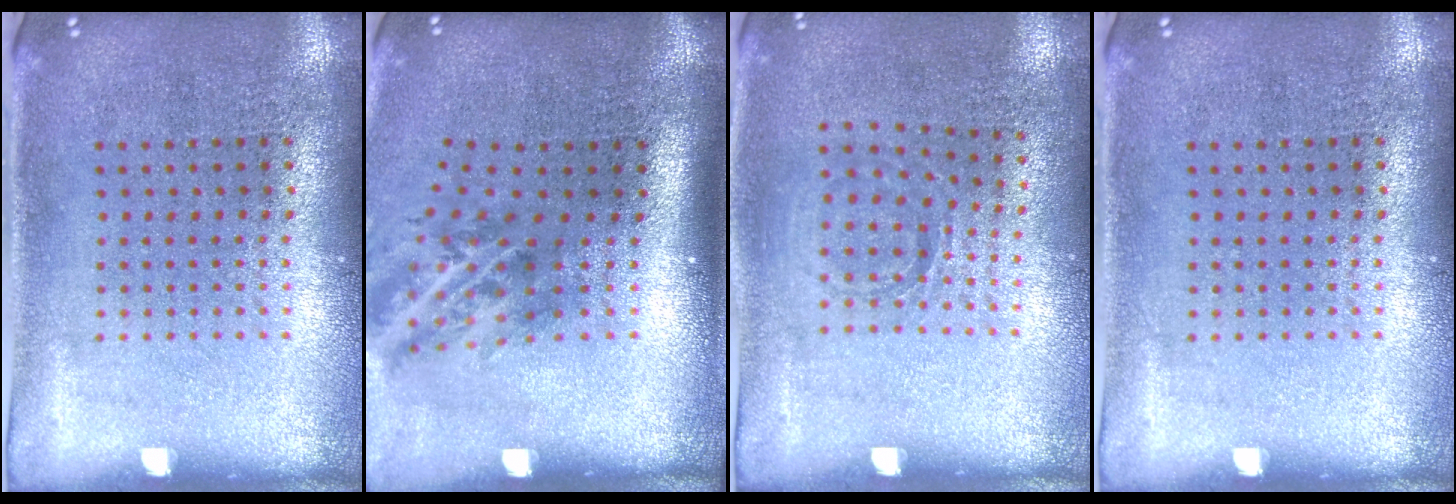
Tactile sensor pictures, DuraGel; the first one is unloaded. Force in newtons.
{"total": 1.9, "press": 1.2, "slide": 1.4}
{"total": 0.9, "press": 0.8, "slide": 0.3}
{"total": 0.0}